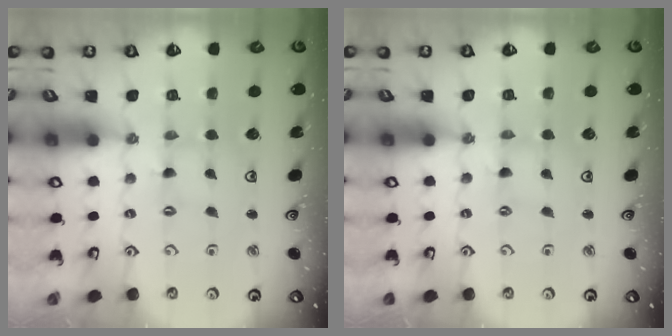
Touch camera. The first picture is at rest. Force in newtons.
{"total": 0.0}